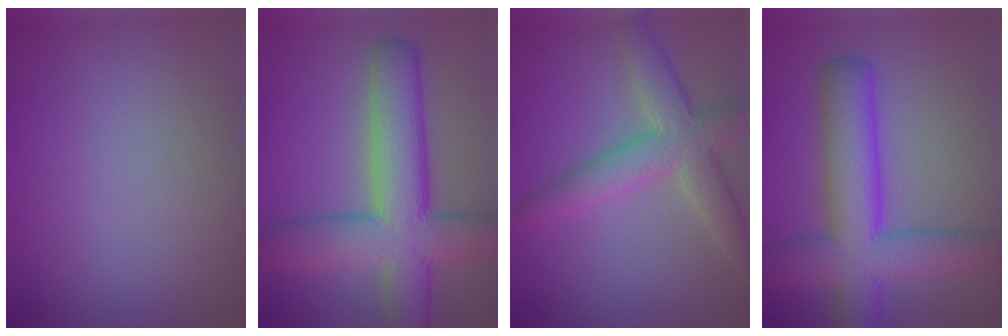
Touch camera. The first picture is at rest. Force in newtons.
{"total": 10.5, "press": 10.5, "slide": 0.5}
{"total": 5.8, "press": 5.8, "slide": 0.4}
{"total": 8.9, "press": 8.9, "slide": 0.4}